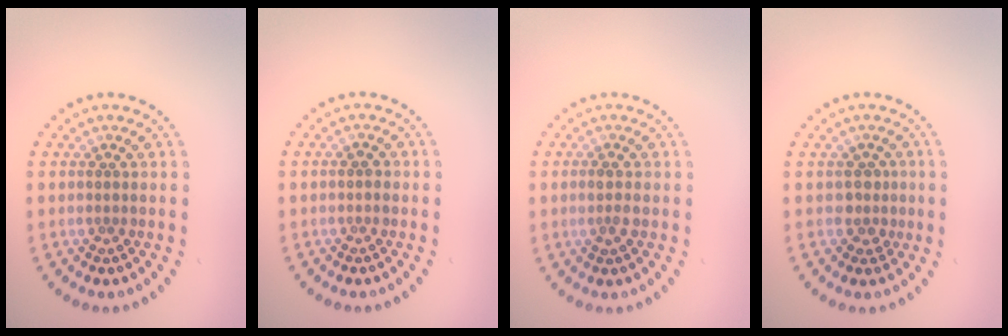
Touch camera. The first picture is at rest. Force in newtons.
{"total": 0.8, "press": 0.8, "slide": 0.1}
{"total": 1.5, "press": 1.4, "slide": 0.6}
{"total": 1.6, "press": 1.2, "slide": 1.0}